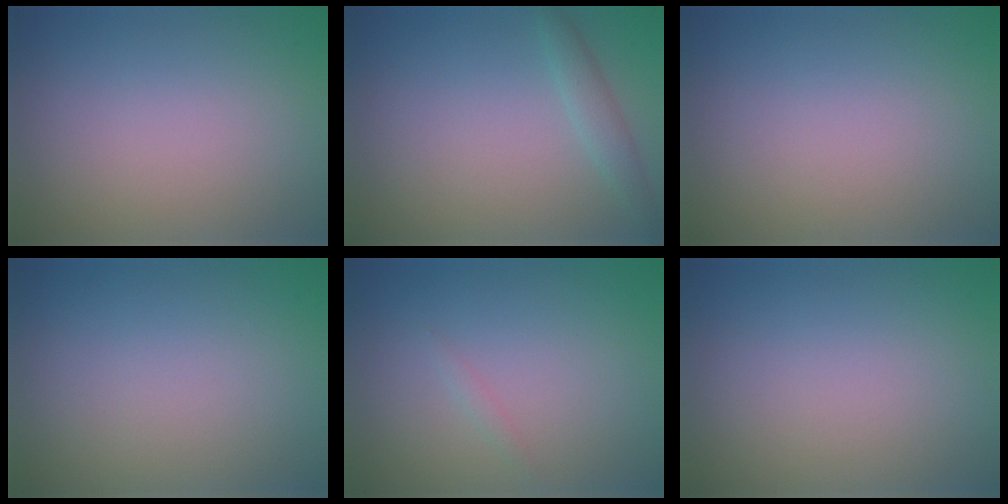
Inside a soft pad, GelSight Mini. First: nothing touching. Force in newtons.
{"total": 1.6, "press": 1.6, "slide": 0.1}
{"total": 0.0}
{"total": 0.0}
{"total": 0.6, "press": 0.6, "slide": 0.0}
{"total": 0.0}